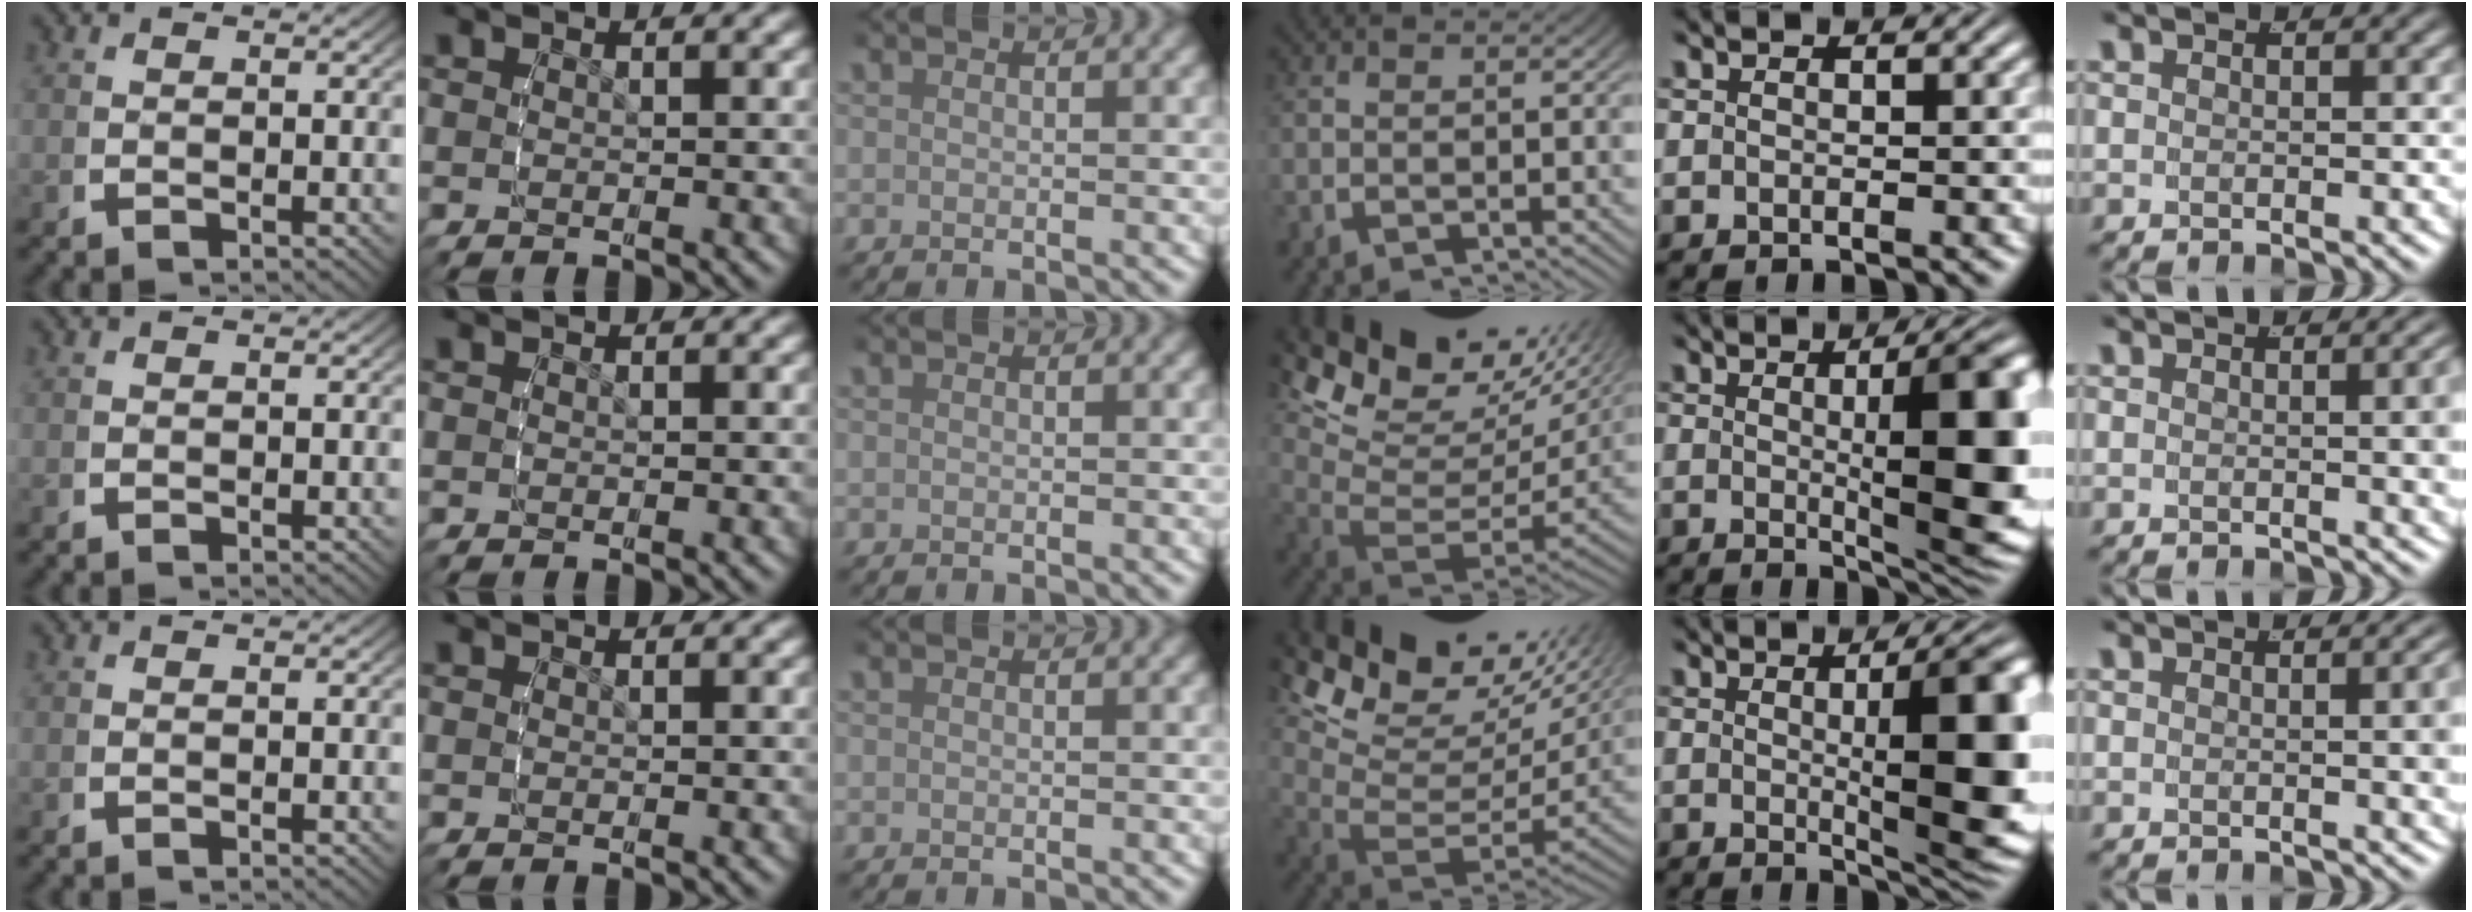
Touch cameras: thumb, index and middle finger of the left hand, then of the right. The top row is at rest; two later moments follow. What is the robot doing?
{"motion": "lift_and_place", "object": "screwdriver"}